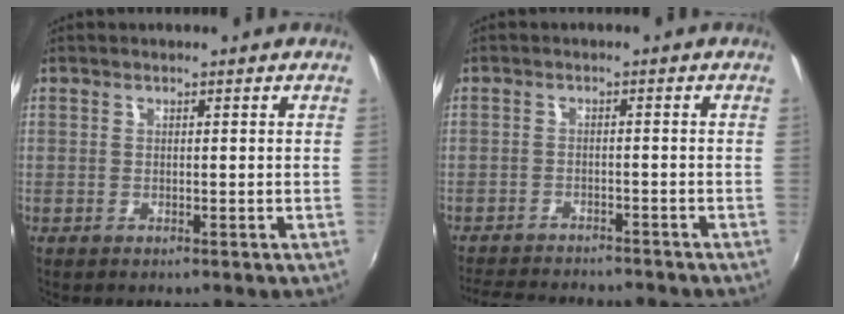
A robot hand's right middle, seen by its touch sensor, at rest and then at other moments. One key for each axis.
{"total": 10.8, "fx": -9.8, "fy": 2.2, "fz": 3.8, "tx": -0.094, "ty": -0.012, "tz": -0.150}